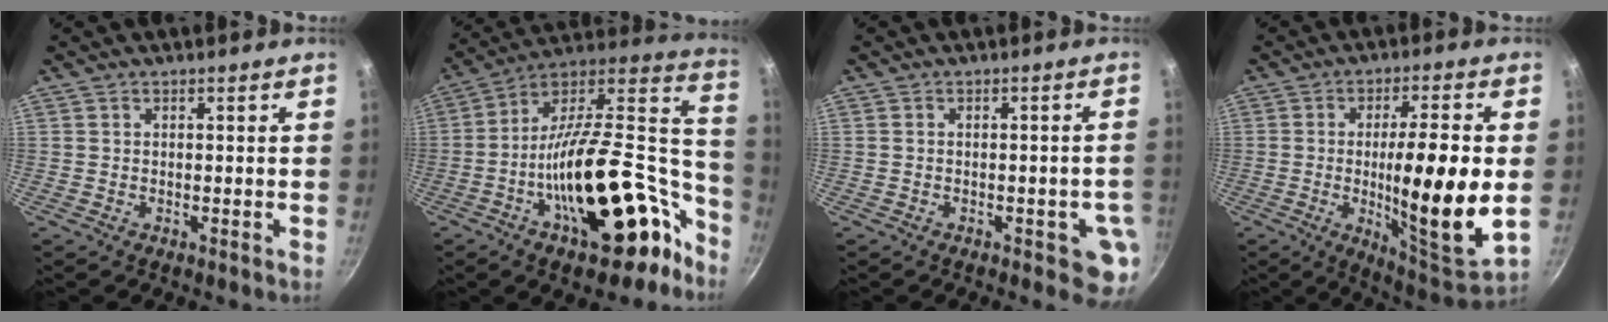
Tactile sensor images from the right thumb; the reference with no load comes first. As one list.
[{"total": 32.5, "force": [-12.9, 15.5, 25.5], "torque": [-0.341, 0.088, -0.200]}, {"total": 6.0, "force": [-1.8, 2.6, 5.1], "torque": [-0.032, 0.013, -0.018]}, {"total": 18.9, "force": [-1.5, 3.9, 18.5], "torque": [-0.288, -0.014, -0.019]}]